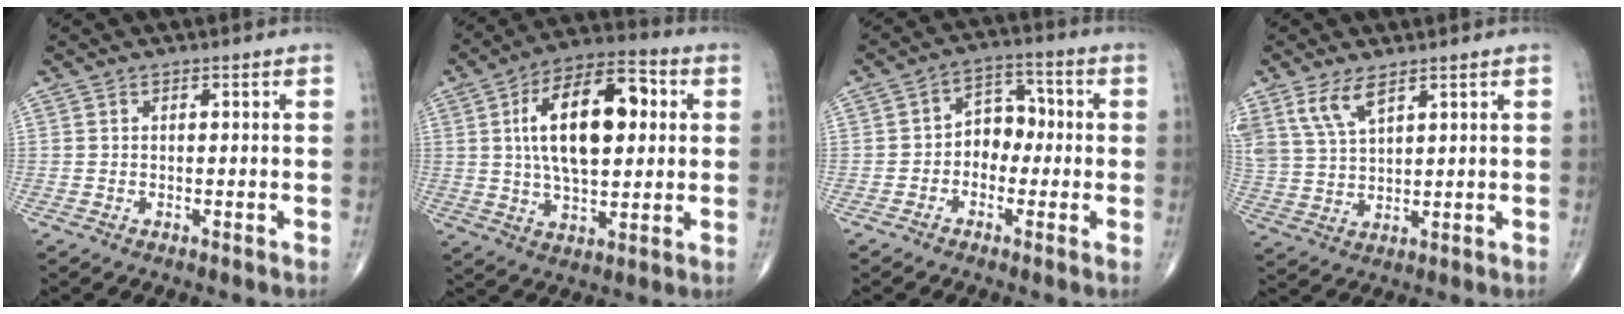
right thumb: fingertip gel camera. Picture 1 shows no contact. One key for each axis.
{"total": 18.8, "fx": 3.4, "fy": 9.3, "fz": 15.9, "tx": -0.246, "ty": 0.014, "tz": 0.051}
{"total": 6.6, "fx": -1.0, "fy": 5.2, "fz": 4.0, "tx": -0.025, "ty": 0.031, "tz": -0.031}
{"total": 6.8, "fx": 4.4, "fy": 2.7, "fz": 4.5, "tx": -0.092, "ty": -0.013, "tz": 0.096}